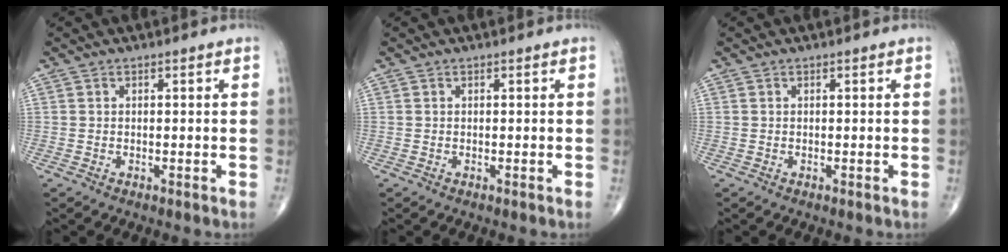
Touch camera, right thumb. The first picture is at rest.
{"total": 0.0}
{"total": 0.0}